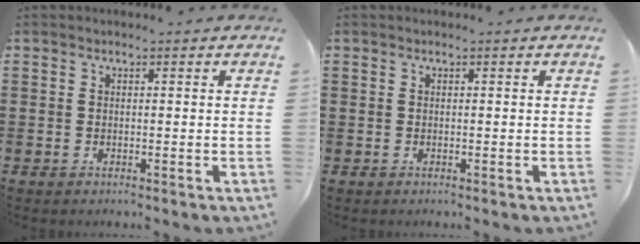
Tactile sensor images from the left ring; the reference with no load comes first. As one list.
[{"total": 0.0}]